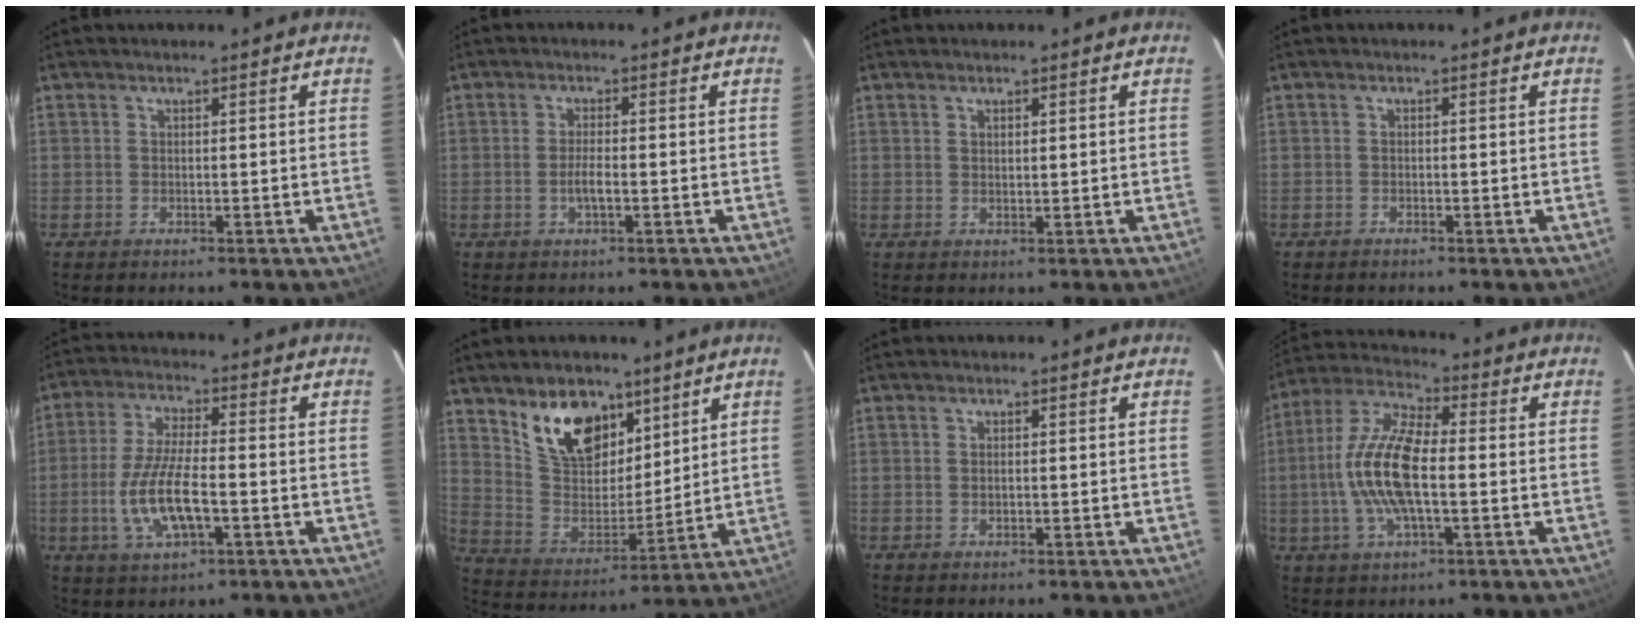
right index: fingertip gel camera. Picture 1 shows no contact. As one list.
[{"total": 2.4, "force": [-0.9, 0.4, 2.2], "torque": [-0.043, -0.003, -0.016]}, {"total": 0.9, "force": [0.7, 0.4, 0.4], "torque": [-0.004, 0.001, 0.013]}, {"total": 0.8, "force": [-0.8, 0.3, 0.1], "torque": [-0.008, 0.002, -0.015]}, {"total": 11.3, "force": [-3.1, 3.7, 10.2], "torque": [-0.211, -0.007, -0.057]}, {"total": 14.5, "force": [8.7, 8.4, 8.0], "torque": [-0.156, 0.008, 0.175]}, {"total": 0.5, "force": [-0.1, 0.4, 0.3], "torque": [-0.005, 0.000, -0.002]}, {"total": 13.9, "force": [-1.7, 4.9, 12.9], "torque": [-0.267, 0.007, -0.040]}]